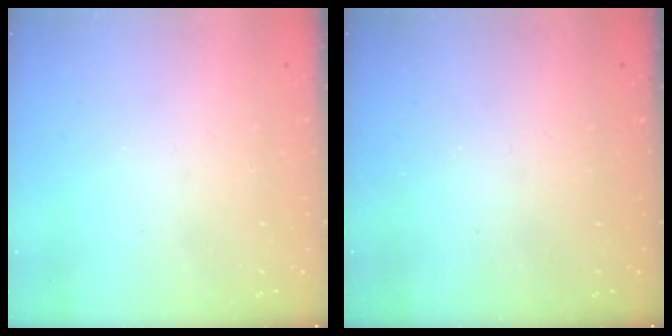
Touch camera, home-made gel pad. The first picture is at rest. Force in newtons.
{"total": 0.0}